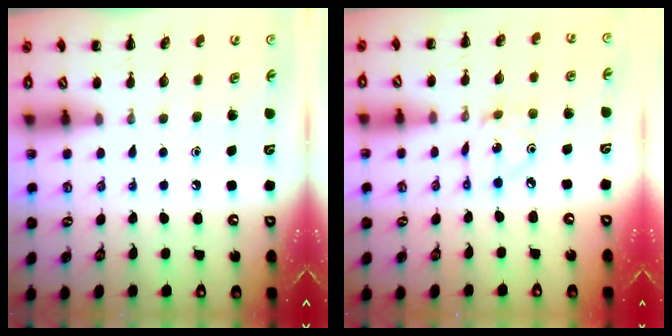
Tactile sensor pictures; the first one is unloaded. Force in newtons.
{"total": 2.2, "press": 2.1, "slide": 0.5}